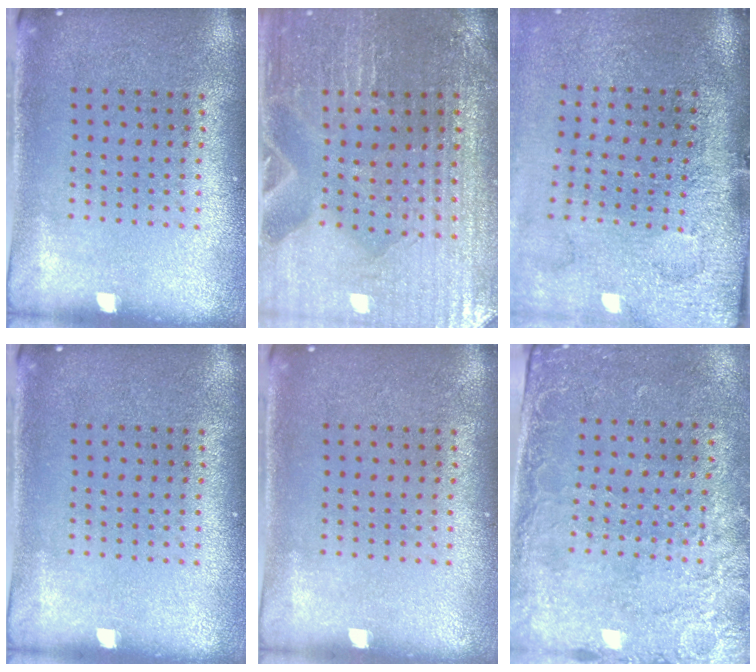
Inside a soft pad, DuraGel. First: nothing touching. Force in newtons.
{"total": 1.7, "press": 1.7, "slide": 0.2}
{"total": 4.4, "press": 3.4, "slide": 2.8}
{"total": 0.0}
{"total": 0.0}
{"total": 2.7, "press": 2.2, "slide": 1.5}